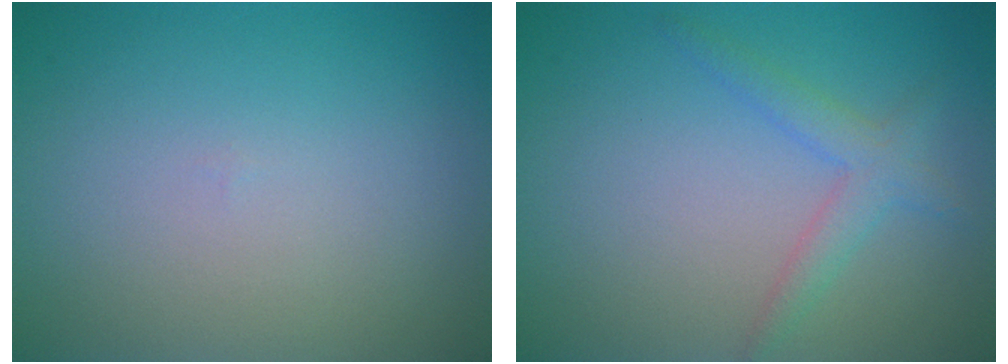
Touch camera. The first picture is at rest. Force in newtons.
{"total": 2.3, "press": 2.3, "slide": 0.1}